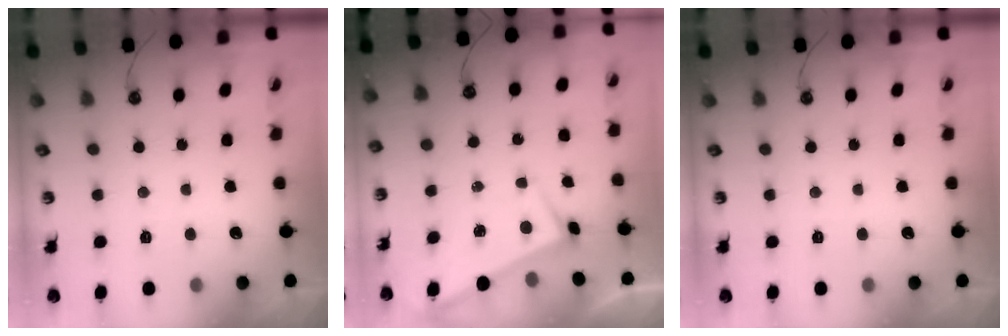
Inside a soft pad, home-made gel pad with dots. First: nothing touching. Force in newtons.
{"total": 3.0, "press": 3.0, "slide": 0.2}
{"total": 0.0}